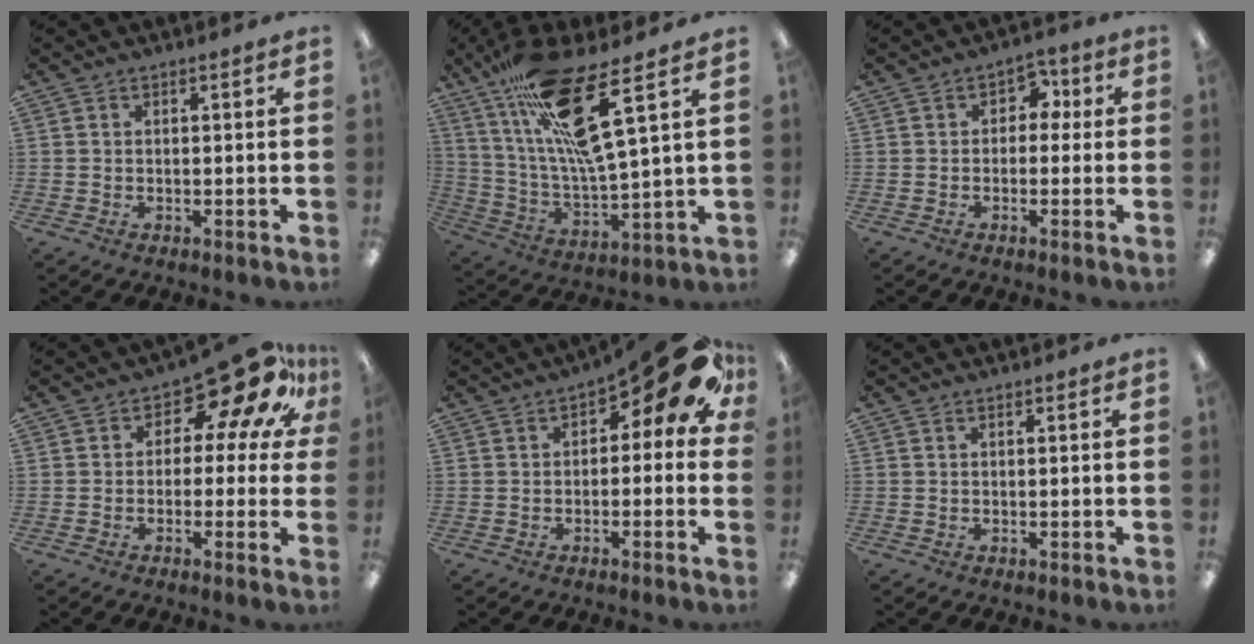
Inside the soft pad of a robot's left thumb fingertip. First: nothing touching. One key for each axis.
{"total": 21.2, "fx": 12.2, "fy": 4.3, "fz": 16.8, "tx": -0.325, "ty": -0.052, "tz": 0.195}
{"total": 4.2, "fx": 0.4, "fy": 3.4, "fz": 2.5, "tx": -0.028, "ty": 0.005, "tz": 0.000}
{"total": 13.2, "fx": 8.4, "fy": 5.6, "fz": 8.5, "tx": -0.126, "ty": -0.063, "tz": 0.138}
{"total": 12.3, "fx": 5.1, "fy": 5.1, "fz": 10.0, "tx": -0.139, "ty": -0.023, "tz": 0.088}
{"total": 0.0}